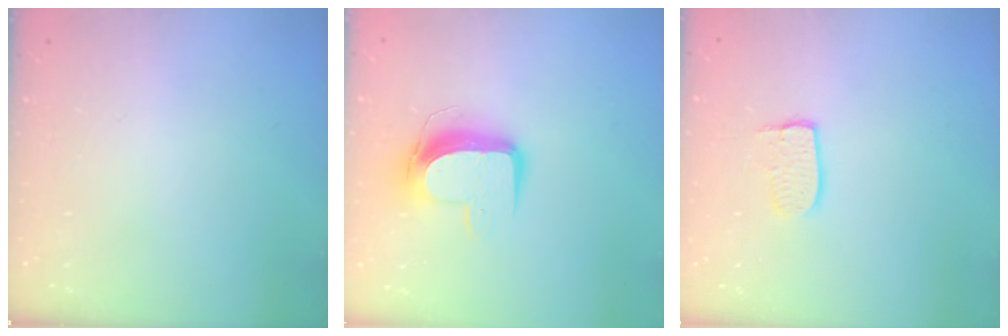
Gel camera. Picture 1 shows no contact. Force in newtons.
{"total": 10.5, "press": 10.4, "slide": 0.8}
{"total": 6.1, "press": 6.1, "slide": 0.5}